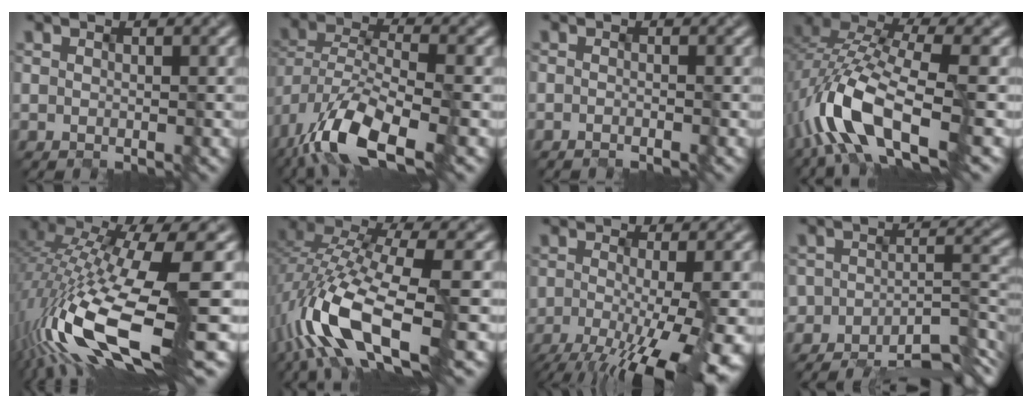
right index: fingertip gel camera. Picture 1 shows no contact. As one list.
[{"total": 9.9, "force": [-6.2, 3.7, 6.9], "torque": [-0.130, -0.011, -0.115]}, {"total": 0.7, "force": [-0.6, 0.1, 0.3], "torque": [-0.002, -0.001, -0.012]}, {"total": 10.6, "force": [-4.7, 4.0, 8.6], "torque": [-0.169, 0.011, -0.093]}, {"total": 14.9, "force": [-2.4, 4.3, 14.0], "torque": [-0.299, -0.006, -0.032]}, {"total": 11.6, "force": [-4.2, 4.3, 9.9], "torque": [-0.207, 0.005, -0.082]}, {"total": 12.4, "force": [-5.0, 3.5, 10.8], "torque": [-0.162, -0.022, -0.071]}, {"total": 10.1, "force": [-8.4, 2.9, 4.9], "torque": [-0.067, -0.009, -0.113]}]